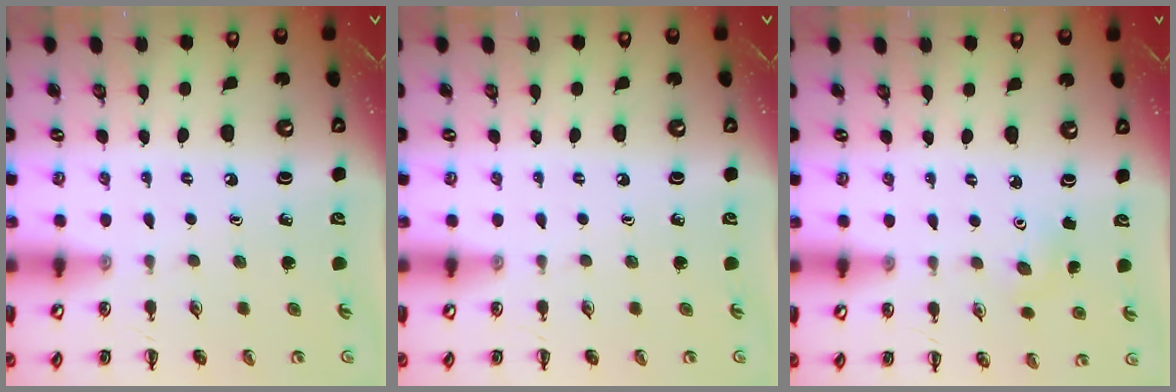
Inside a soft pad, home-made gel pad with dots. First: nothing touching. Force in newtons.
{"total": 0.0}
{"total": 4.1, "press": 3.9, "slide": 1.2}